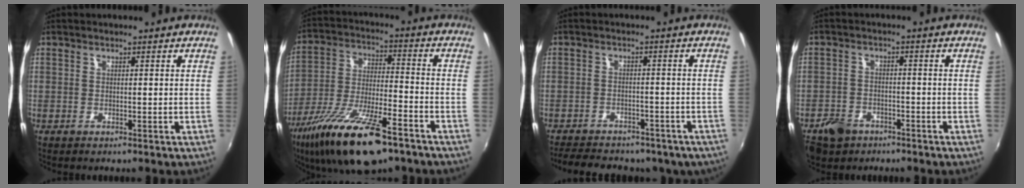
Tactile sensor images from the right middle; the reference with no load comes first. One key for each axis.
{"total": 19.3, "fx": -12.7, "fy": 5.4, "fz": 13.5, "tx": -0.261, "ty": -0.039, "tz": -0.223}
{"total": 15.5, "fx": -12.3, "fy": 6.9, "fz": 6.4, "tx": -0.142, "ty": 0.000, "tz": -0.152}
{"total": 6.7, "fx": -4.6, "fy": 4.3, "fz": 2.4, "tx": -0.074, "ty": 0.006, "tz": -0.073}